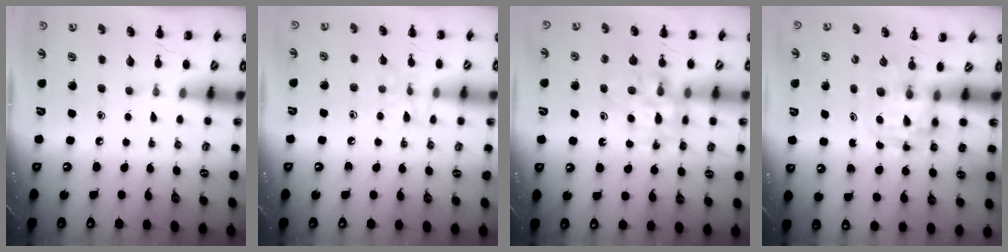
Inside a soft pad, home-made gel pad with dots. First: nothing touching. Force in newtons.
{"total": 7.0, "press": 6.9, "slide": 1.1}
{"total": 11.5, "press": 11.0, "slide": 3.4}
{"total": 3.7, "press": 3.6, "slide": 0.6}